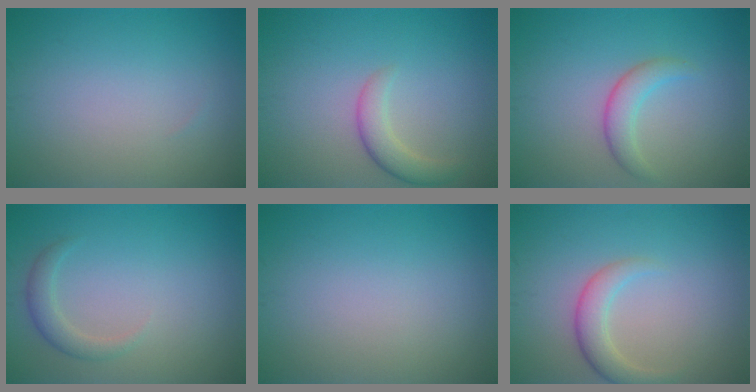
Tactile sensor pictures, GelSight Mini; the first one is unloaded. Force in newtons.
{"total": 2.6, "press": 2.6, "slide": 0.2}
{"total": 2.4, "press": 2.4, "slide": 0.1}
{"total": 1.8, "press": 1.8, "slide": 0.2}
{"total": 0.0}
{"total": 2.8, "press": 2.8, "slide": 0.1}